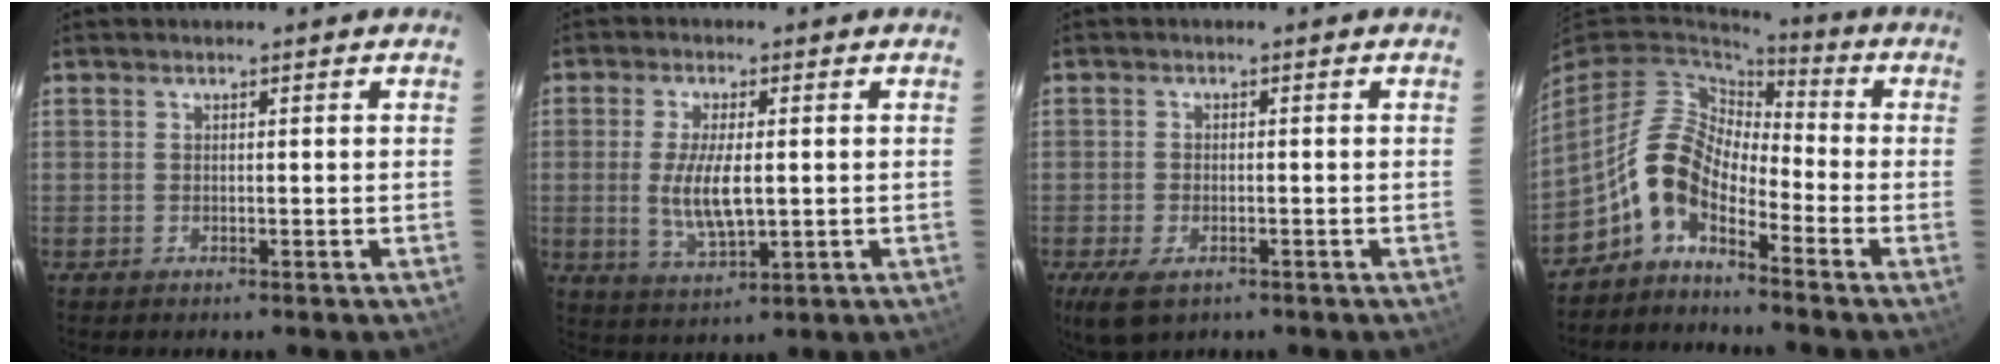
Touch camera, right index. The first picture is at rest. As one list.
[{"total": 8.0, "force": [-0.4, 2.9, 7.5], "torque": [-0.148, -0.011, -0.002]}, {"total": 5.7, "force": [-3.3, 2.9, 3.6], "torque": [-0.087, -0.019, -0.058]}, {"total": 9.1, "force": [-4.7, 4.9, 6.1], "torque": [-0.123, 0.018, -0.107]}]